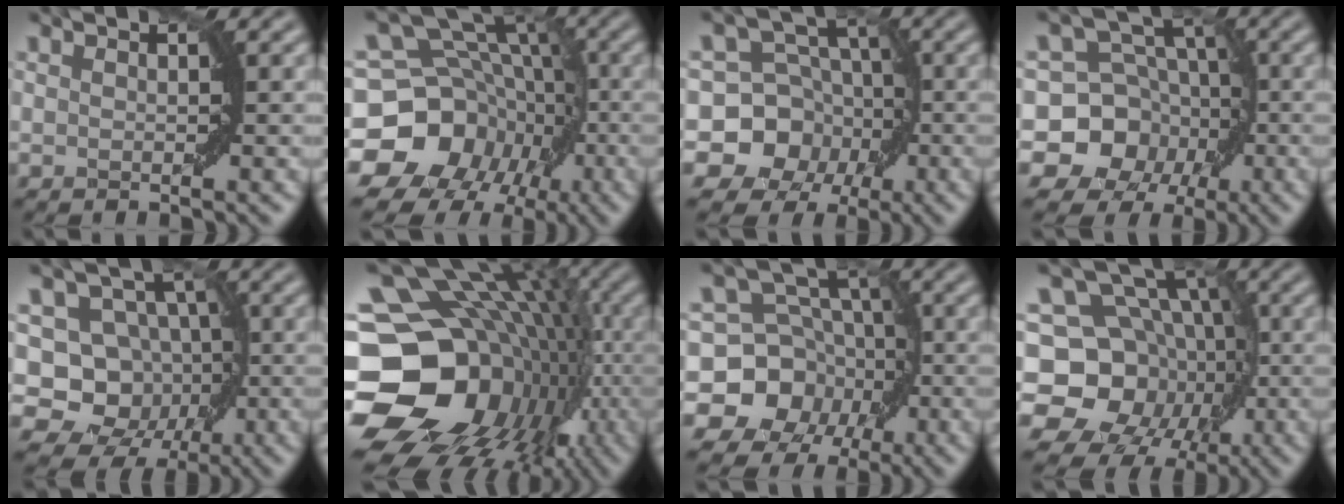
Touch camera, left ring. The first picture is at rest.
{"total": 16.9, "force": [-5.0, 14.8, 6.4], "torque": [-0.119, -0.005, -0.109]}
{"total": 9.3, "force": [-2.7, 8.6, 2.5], "torque": [-0.039, 0.012, -0.076]}
{"total": 10.6, "force": [-3.3, 9.6, 3.0], "torque": [-0.045, 0.007, -0.085]}
{"total": 9.3, "force": [-0.9, 7.9, 4.8], "torque": [-0.035, -0.003, -0.039]}
{"total": 21.3, "force": [-2.9, 18.0, 11.0], "torque": [-0.155, -0.012, -0.066]}
{"total": 11.9, "force": [-4.2, 10.6, 3.5], "torque": [-0.059, 0.004, -0.100]}
{"total": 16.2, "force": [-3.8, 13.6, 8.0], "torque": [-0.136, 0.000, -0.089]}